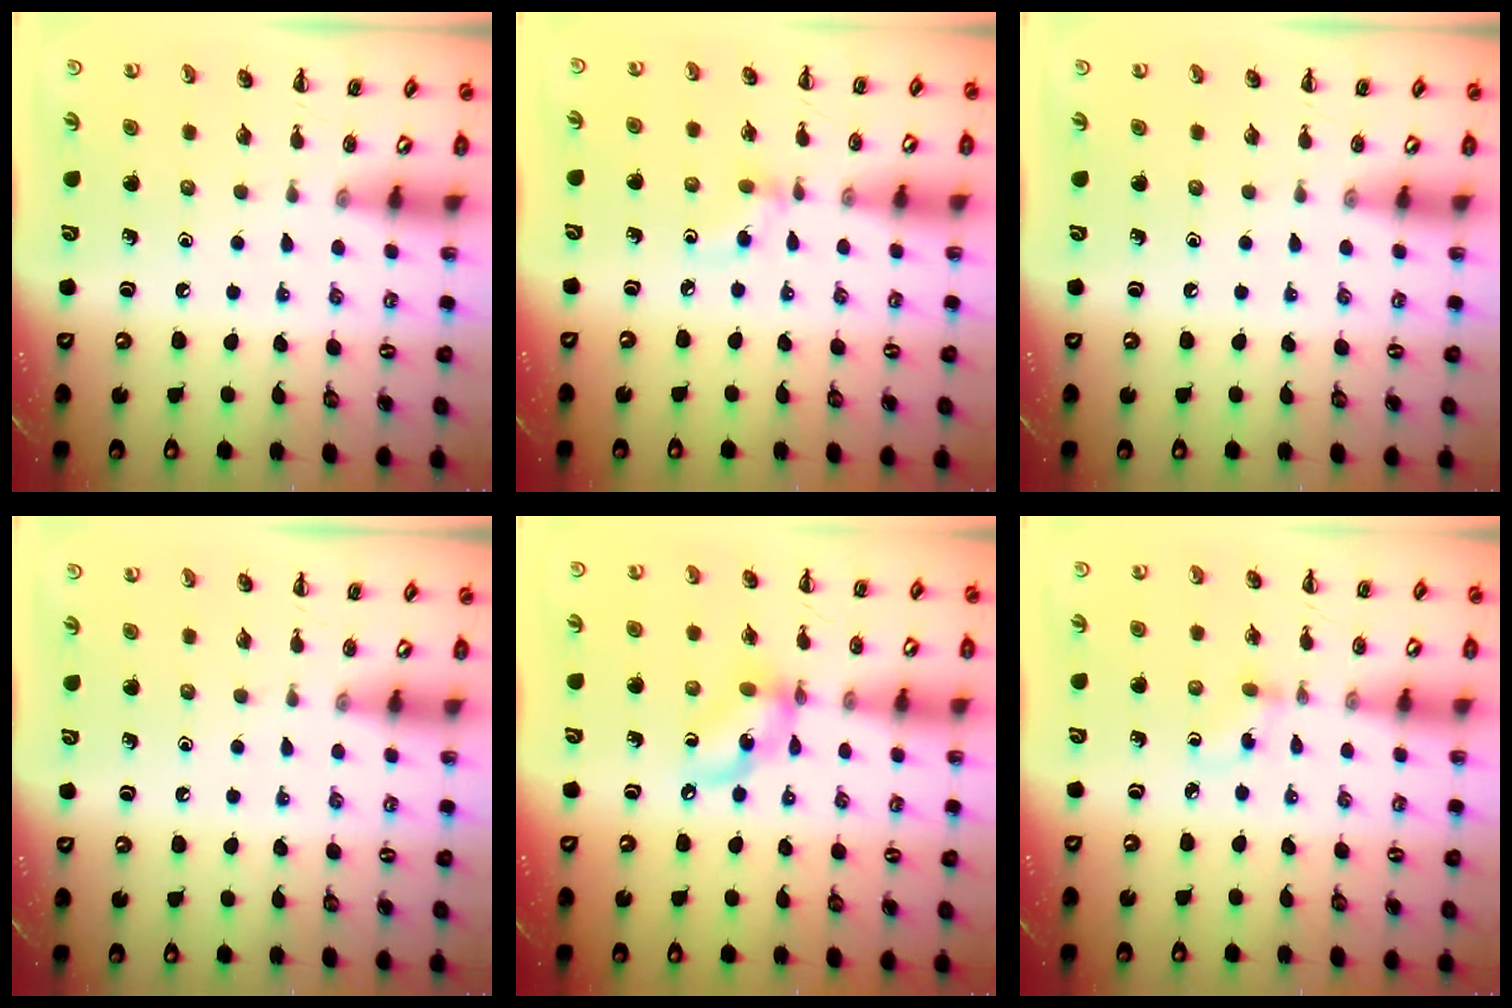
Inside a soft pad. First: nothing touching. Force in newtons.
{"total": 3.5, "press": 3.2, "slide": 1.3}
{"total": 0.0}
{"total": 0.0}
{"total": 10.2, "press": 10.0, "slide": 2.0}
{"total": 1.6, "press": 1.4, "slide": 0.8}